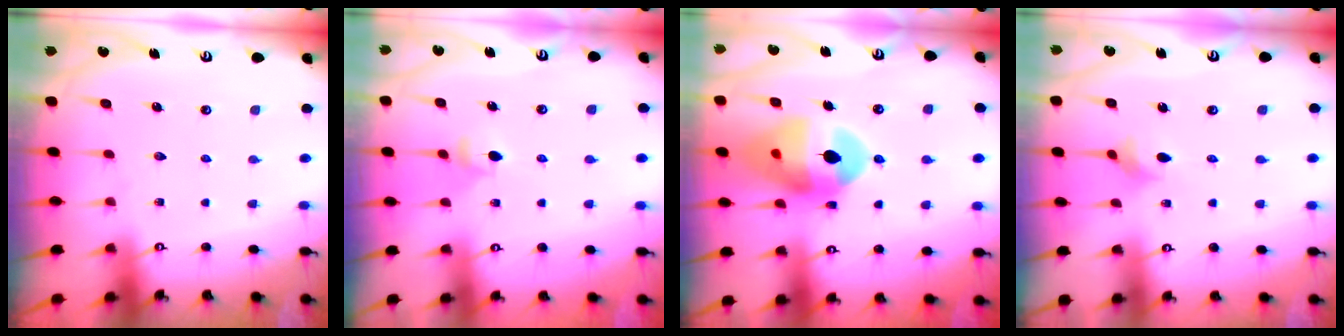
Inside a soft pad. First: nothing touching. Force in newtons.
{"total": 4.4, "press": 4.4, "slide": 0.6}
{"total": 16.3, "press": 16.2, "slide": 2.0}
{"total": 3.6, "press": 3.6, "slide": 0.6}